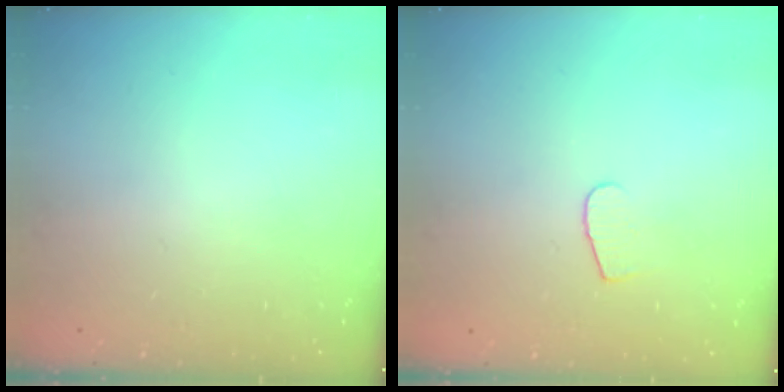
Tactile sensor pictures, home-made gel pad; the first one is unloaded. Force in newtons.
{"total": 4.6, "press": 4.5, "slide": 0.4}